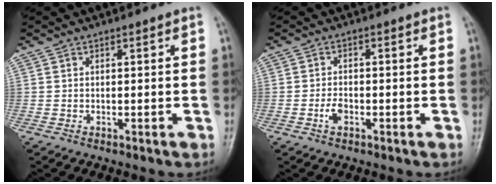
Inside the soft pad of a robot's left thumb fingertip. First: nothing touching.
{"total": 2.5, "force": [-1.1, 1.5, 1.7], "torque": [-0.029, 0.005, -0.024]}